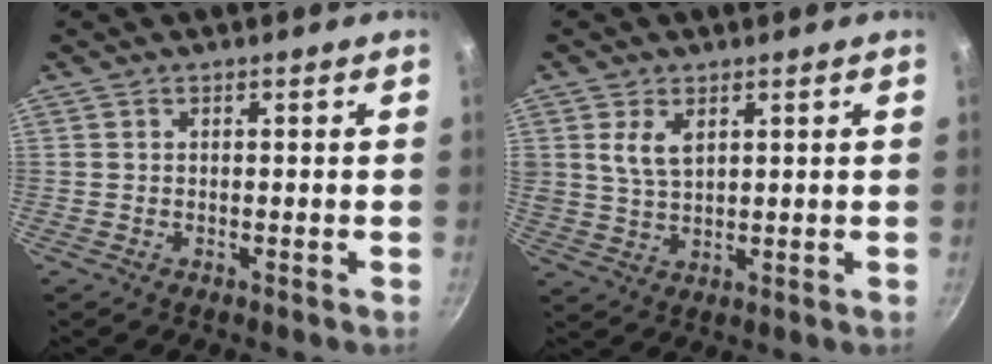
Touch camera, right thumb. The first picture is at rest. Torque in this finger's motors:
{"motor_torque": [2.32, 2.69, 1.10, -0.79, 0.77]}